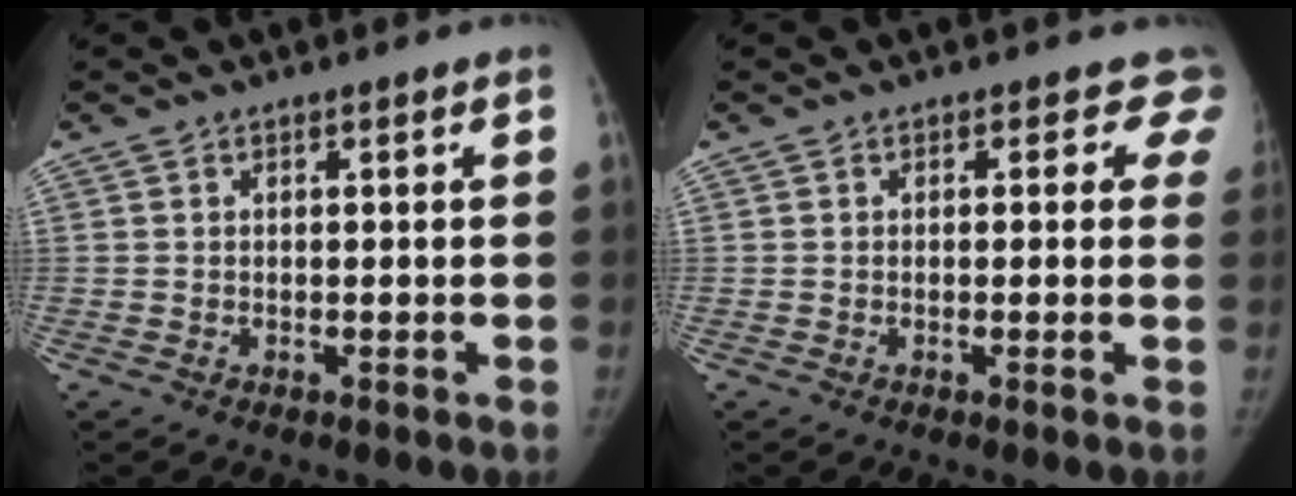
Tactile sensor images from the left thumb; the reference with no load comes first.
{"total": 3.2, "force": [2.3, 2.1, 0.9], "torque": [0.026, -0.006, 0.001]}